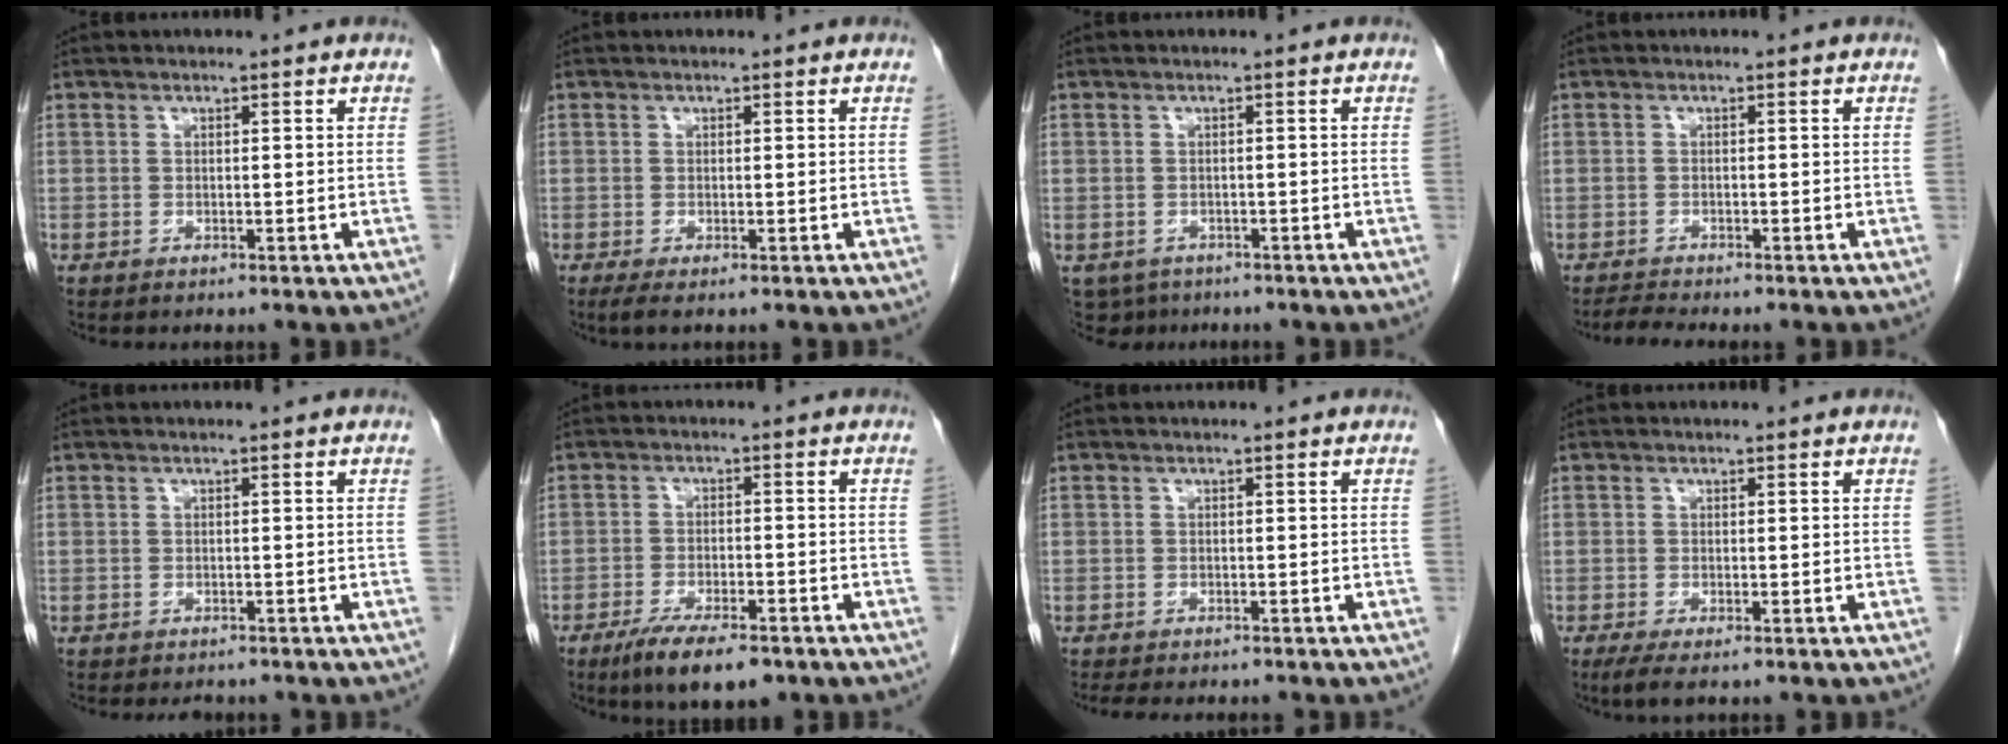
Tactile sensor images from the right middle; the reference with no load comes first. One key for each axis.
{"total": 1.4, "fx": -0.9, "fy": 0.1, "fz": 1.1, "tx": -0.028, "ty": -0.007, "tz": -0.017}
{"total": 4.1, "fx": -3.0, "fy": 2.8, "fz": 0.6, "tx": -0.005, "ty": 0.000, "tz": -0.043}
{"total": 1.7, "fx": -1.6, "fy": -0.4, "fz": 0.3, "tx": -0.012, "ty": -0.009, "tz": -0.031}
{"total": 1.9, "fx": -1.7, "fy": 0.7, "fz": 0.4, "tx": -0.008, "ty": -0.003, "tz": -0.022}
{"total": 8.5, "fx": -5.9, "fy": 2.2, "fz": 5.7, "tx": -0.096, "ty": -0.013, "tz": -0.094}
{"total": 5.9, "fx": -5.1, "fy": 1.5, "fz": 2.7, "tx": -0.032, "ty": -0.008, "tz": -0.069}
{"total": 2.4, "fx": -1.4, "fy": 0.3, "fz": 1.8, "tx": -0.039, "ty": -0.010, "tz": -0.027}